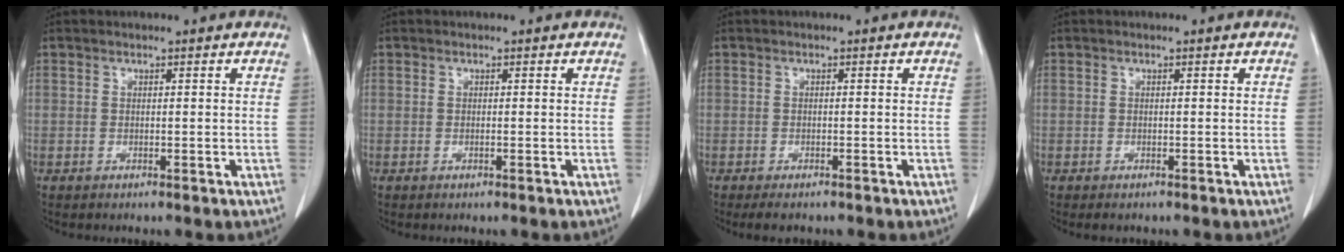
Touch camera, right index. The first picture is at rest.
{"total": 0.0}
{"total": 2.5, "force": [-2.0, 0.8, 1.3], "torque": [-0.019, -0.005, -0.027]}
{"total": 0.9, "force": [-0.7, 0.4, 0.5], "torque": [-0.007, -0.001, -0.007]}